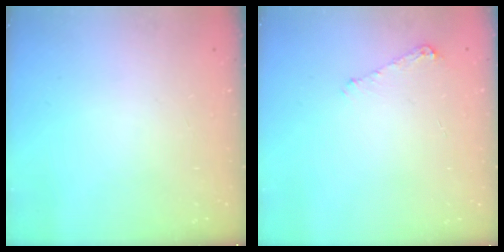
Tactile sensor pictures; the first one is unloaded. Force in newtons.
{"total": 5.3, "press": 5.2, "slide": 0.6}